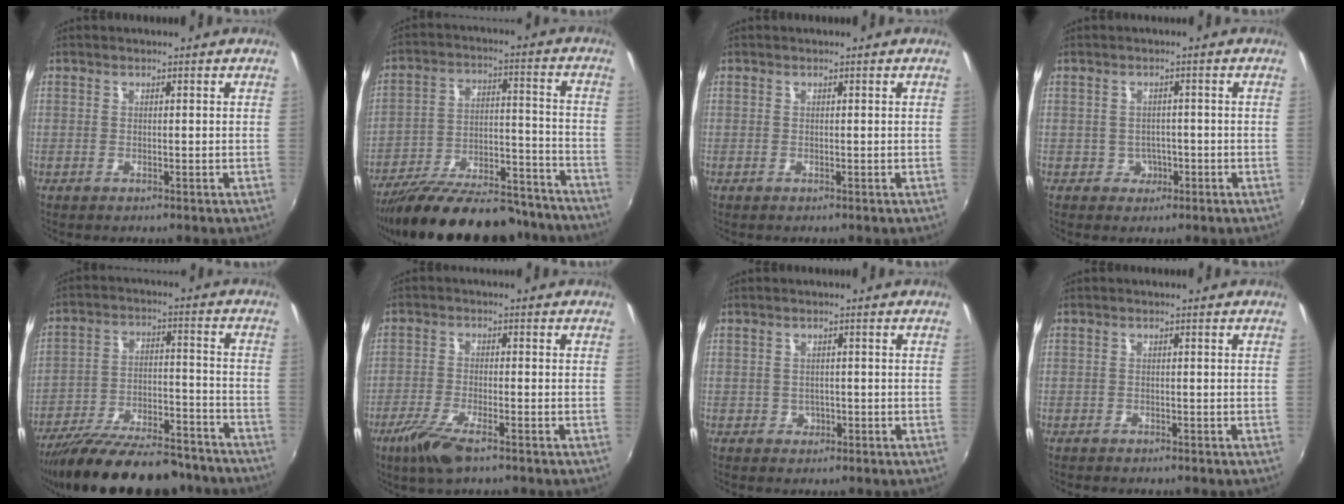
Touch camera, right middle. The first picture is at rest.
{"total": 25.2, "force": [-21.2, 7.8, 11.2], "torque": [-0.206, -0.007, -0.296]}
{"total": 0.0}
{"total": 2.6, "force": [-0.9, 2.4, 0.1], "torque": [-0.003, 0.005, -0.010]}
{"total": 23.3, "force": [-19.6, 6.8, 10.6], "torque": [-0.197, -0.020, -0.282]}
{"total": 7.0, "force": [-4.6, 1.1, 5.1], "torque": [-0.123, -0.018, -0.090]}
{"total": 1.6, "force": [-0.4, 1.5, 0.1], "torque": [-0.001, -0.001, -0.001]}
{"total": 1.1, "force": [-1.0, 0.5, 0.1], "torque": [-0.008, -0.003, -0.016]}